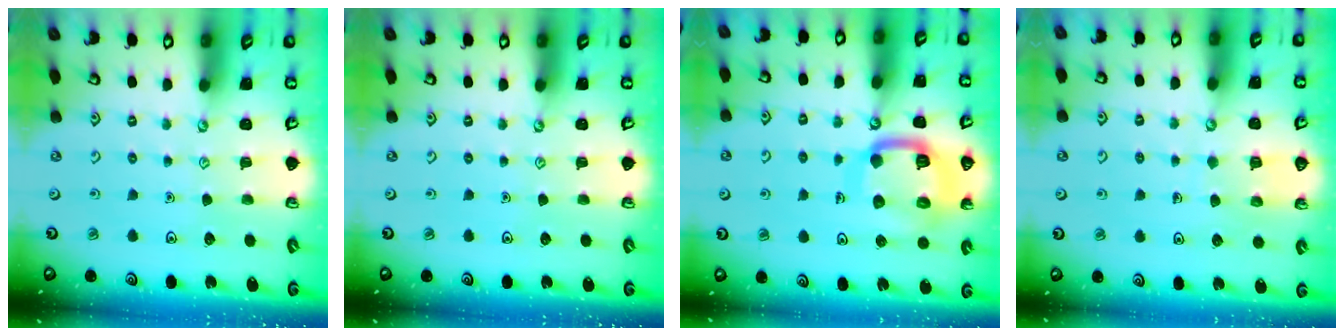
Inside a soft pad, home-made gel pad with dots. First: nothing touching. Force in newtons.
{"total": 0.0}
{"total": 16.4, "press": 16.3, "slide": 1.8}
{"total": 4.7, "press": 4.7, "slide": 0.4}